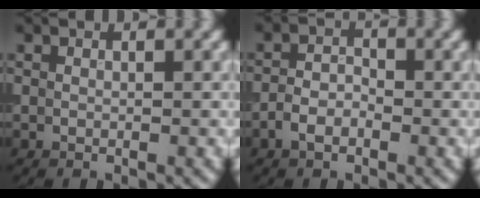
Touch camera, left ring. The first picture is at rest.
{"total": 2.4, "force": [-1.3, 1.4, 1.4], "torque": [-0.027, 0.004, -0.031]}